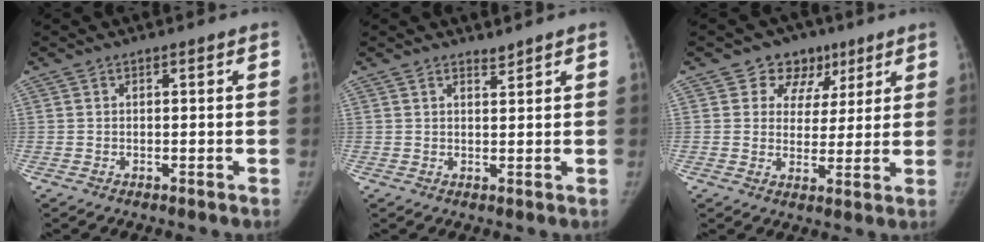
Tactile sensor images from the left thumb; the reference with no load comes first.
{"total": 1.2, "force": [1.2, 0.0, 0.0], "torque": [0.004, -0.014, 0.020]}
{"total": 8.3, "force": [4.7, 6.7, 1.5], "torque": [0.023, -0.013, 0.068]}